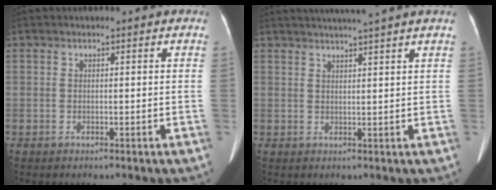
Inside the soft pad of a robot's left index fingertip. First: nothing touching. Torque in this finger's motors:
{"motor_torque": [0.09, -0.16, 0.01, 0.07]}